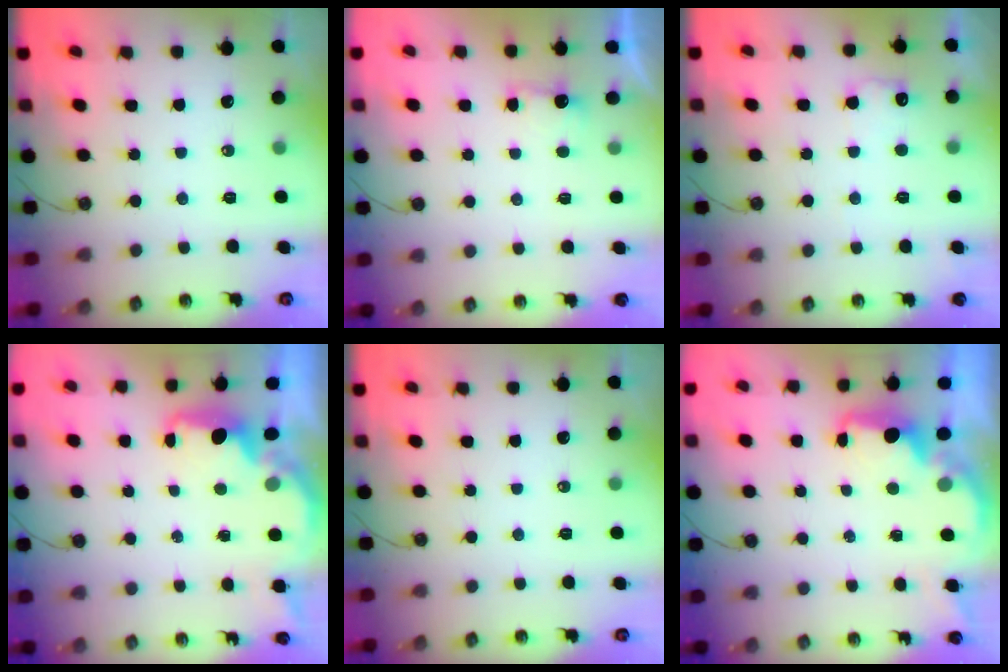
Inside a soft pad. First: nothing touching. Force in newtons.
{"total": 2.3, "press": 2.2, "slide": 0.9}
{"total": 6.8, "press": 6.8, "slide": 0.6}
{"total": 2.2, "press": 2.0, "slide": 0.7}
{"total": 0.0}
{"total": 2.2, "press": 2.0, "slide": 0.7}